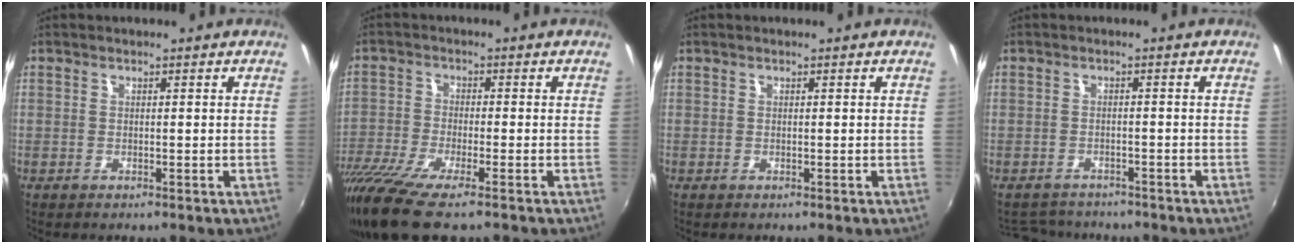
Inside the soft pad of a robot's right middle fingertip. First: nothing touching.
{"total": 12.2, "force": [-9.4, 1.6, 7.6], "torque": [-0.179, -0.050, -0.177]}
{"total": 0.0}
{"total": 6.4, "force": [-5.8, 2.4, 1.2], "torque": [-0.038, -0.002, -0.089]}